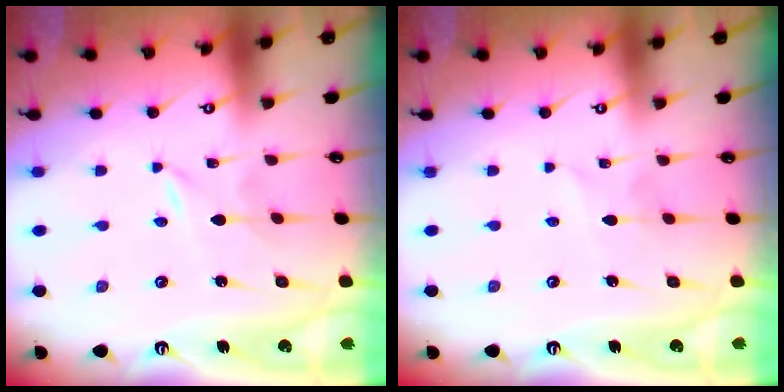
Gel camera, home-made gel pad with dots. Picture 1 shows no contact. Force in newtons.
{"total": 1.5, "press": 1.5, "slide": 0.2}